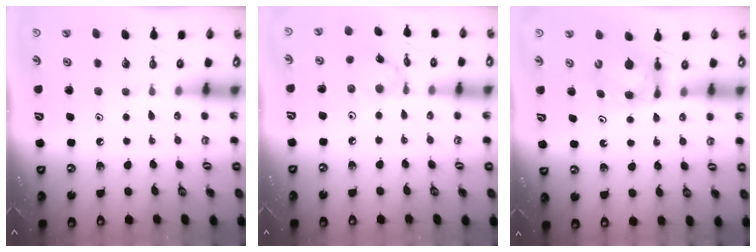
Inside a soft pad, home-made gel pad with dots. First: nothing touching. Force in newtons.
{"total": 4.4, "press": 4.3, "slide": 0.2}
{"total": 5.7, "press": 5.7, "slide": 0.2}